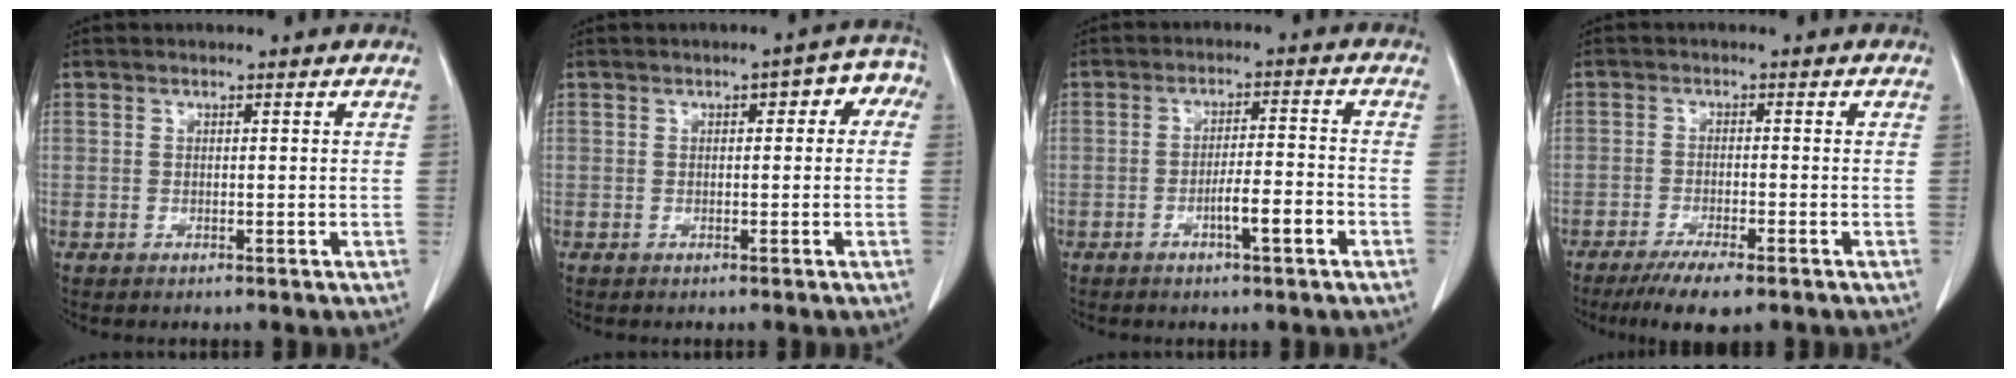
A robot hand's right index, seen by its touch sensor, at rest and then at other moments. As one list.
[{"total": 4.7, "force": [1.1, 2.4, 4.0], "torque": [-0.038, 0.036, 0.008]}, {"total": 5.1, "force": [-2.4, 0.4, 4.5], "torque": [-0.070, 0.001, -0.040]}, {"total": 6.6, "force": [-4.7, 1.1, 4.4], "torque": [-0.070, -0.014, -0.074]}]